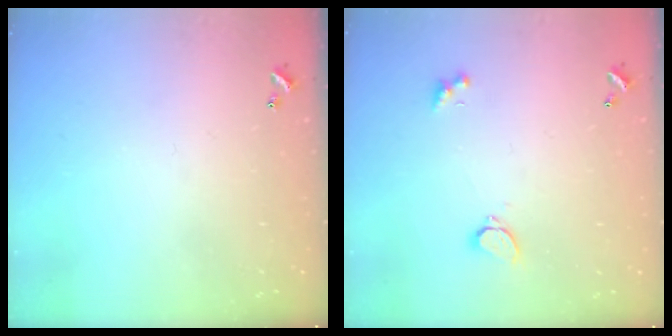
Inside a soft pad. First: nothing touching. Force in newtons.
{"total": 1.6, "press": 1.5, "slide": 0.5}